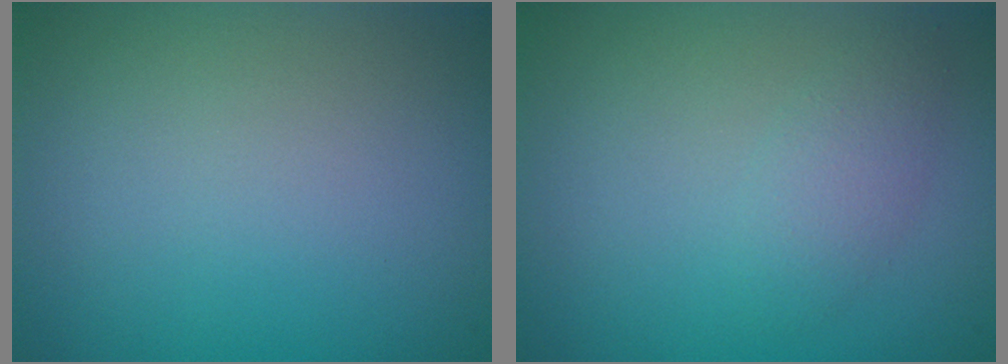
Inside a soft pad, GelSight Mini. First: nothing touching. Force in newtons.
{"total": 1.7, "press": 1.7, "slide": 0.0}